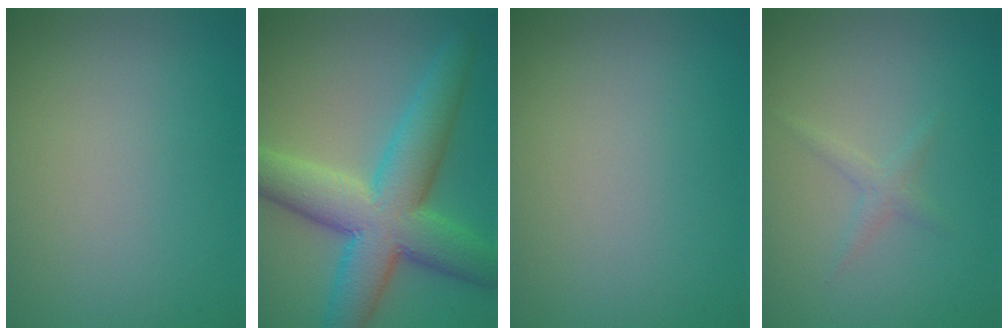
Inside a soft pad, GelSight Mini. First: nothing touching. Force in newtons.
{"total": 9.7, "press": 9.7, "slide": 0.3}
{"total": 0.0}
{"total": 1.1, "press": 1.1, "slide": 0.0}